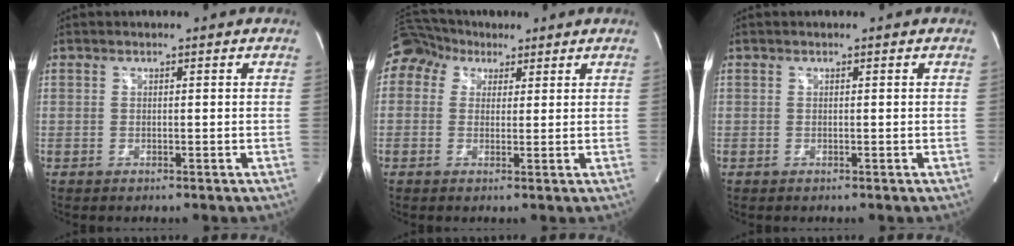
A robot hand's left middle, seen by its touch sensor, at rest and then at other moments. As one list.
[{"total": 9.1, "force": [4.8, 7.2, 2.9], "torque": [-0.073, 0.053, 0.088]}, {"total": 0.0}]